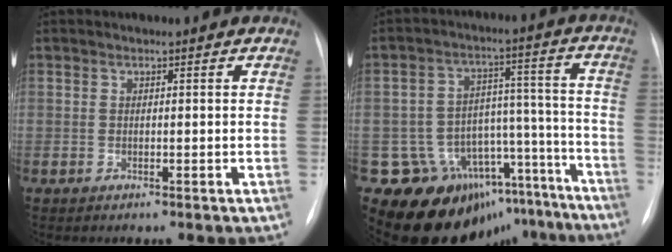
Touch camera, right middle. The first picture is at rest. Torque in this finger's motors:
{"motor_torque": [0.79, -1.35, 0.16, 0.07]}